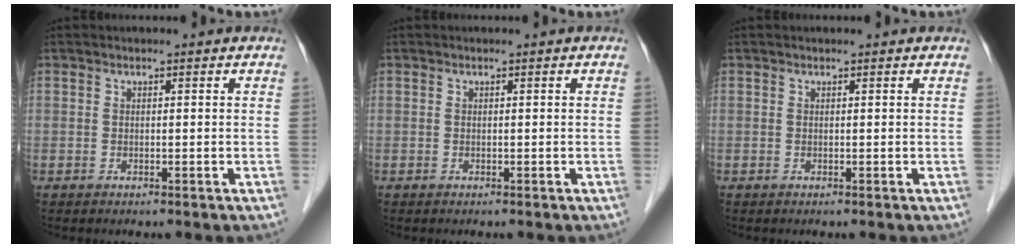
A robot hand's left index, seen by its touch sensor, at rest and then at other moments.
{"total": 0.0}
{"total": 0.6, "force": [0.5, 0.2, 0.3], "torque": [-0.009, 0.012, 0.006]}